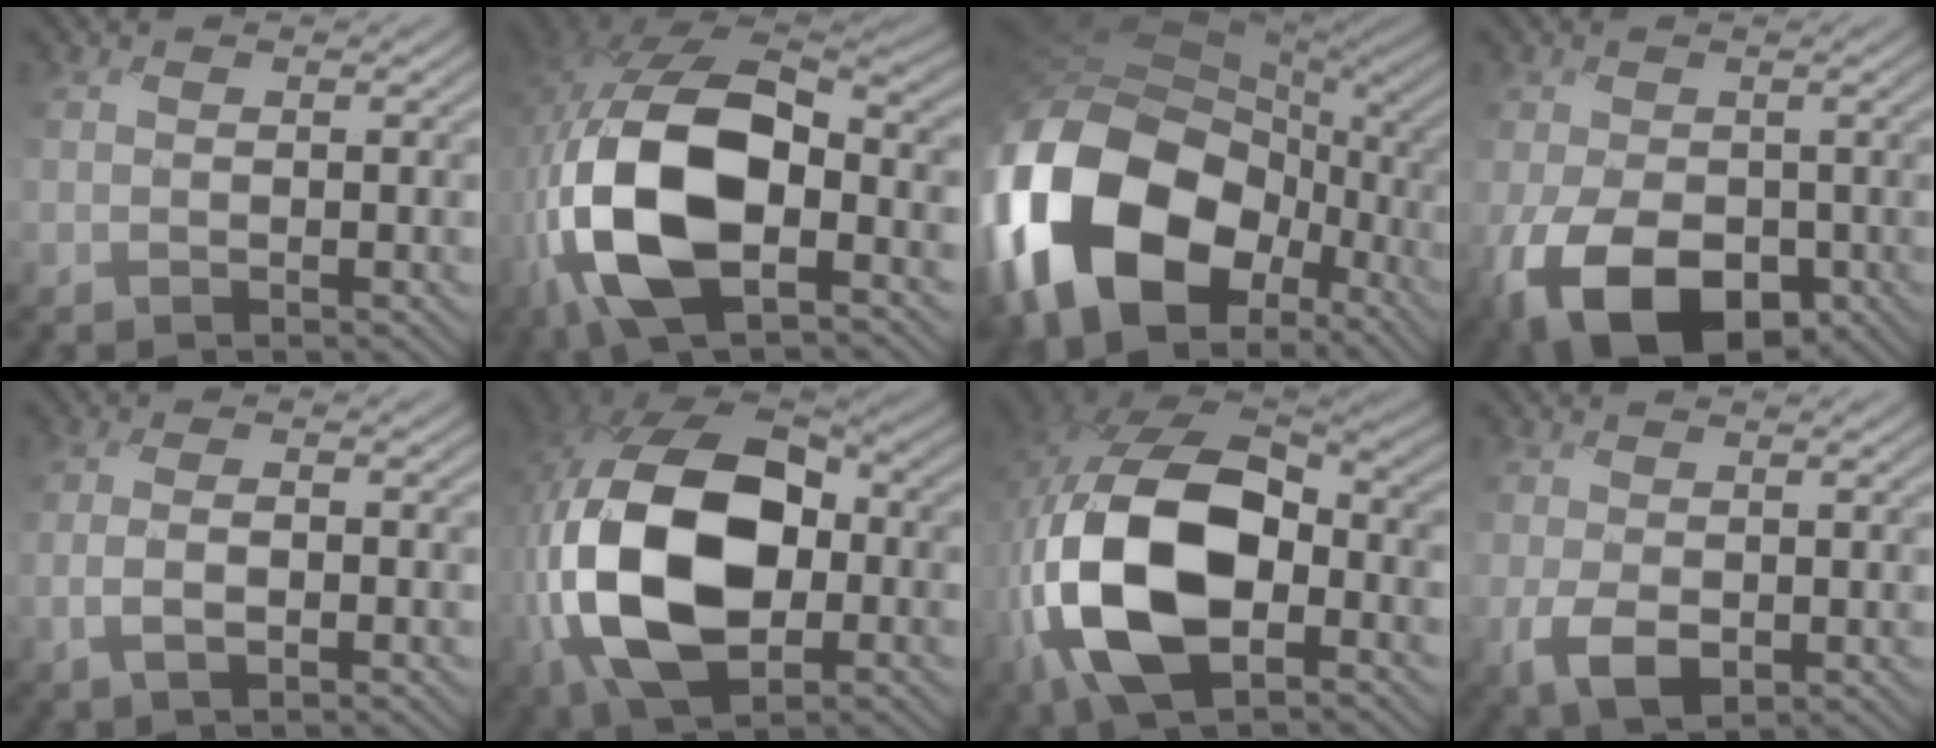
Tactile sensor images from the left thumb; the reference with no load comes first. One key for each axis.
{"total": 15.4, "fx": -3.6, "fy": 8.2, "fz": 12.5, "tx": -0.278, "ty": -0.009, "tz": -0.074}
{"total": 20.4, "fx": -7.5, "fy": 13.6, "fz": 13.2, "tx": -0.326, "ty": -0.025, "tz": -0.135}
{"total": 10.0, "fx": -4.2, "fy": 6.2, "fz": 6.6, "tx": -0.131, "ty": -0.025, "tz": -0.076}
{"total": 2.4, "fx": -0.9, "fy": 0.6, "fz": 2.1, "tx": -0.050, "ty": 0.000, "tz": -0.025}
{"total": 18.4, "fx": -2.6, "fy": 12.2, "fz": 13.5, "tx": -0.326, "ty": -0.036, "tz": -0.038}
{"total": 16.5, "fx": -3.6, "fy": 9.9, "fz": 12.7, "tx": -0.291, "ty": -0.013, "tz": -0.073}
{"total": 3.2, "fx": -1.0, "fy": 2.0, "fz": 2.3, "tx": -0.054, "ty": -0.009, "tz": -0.019}